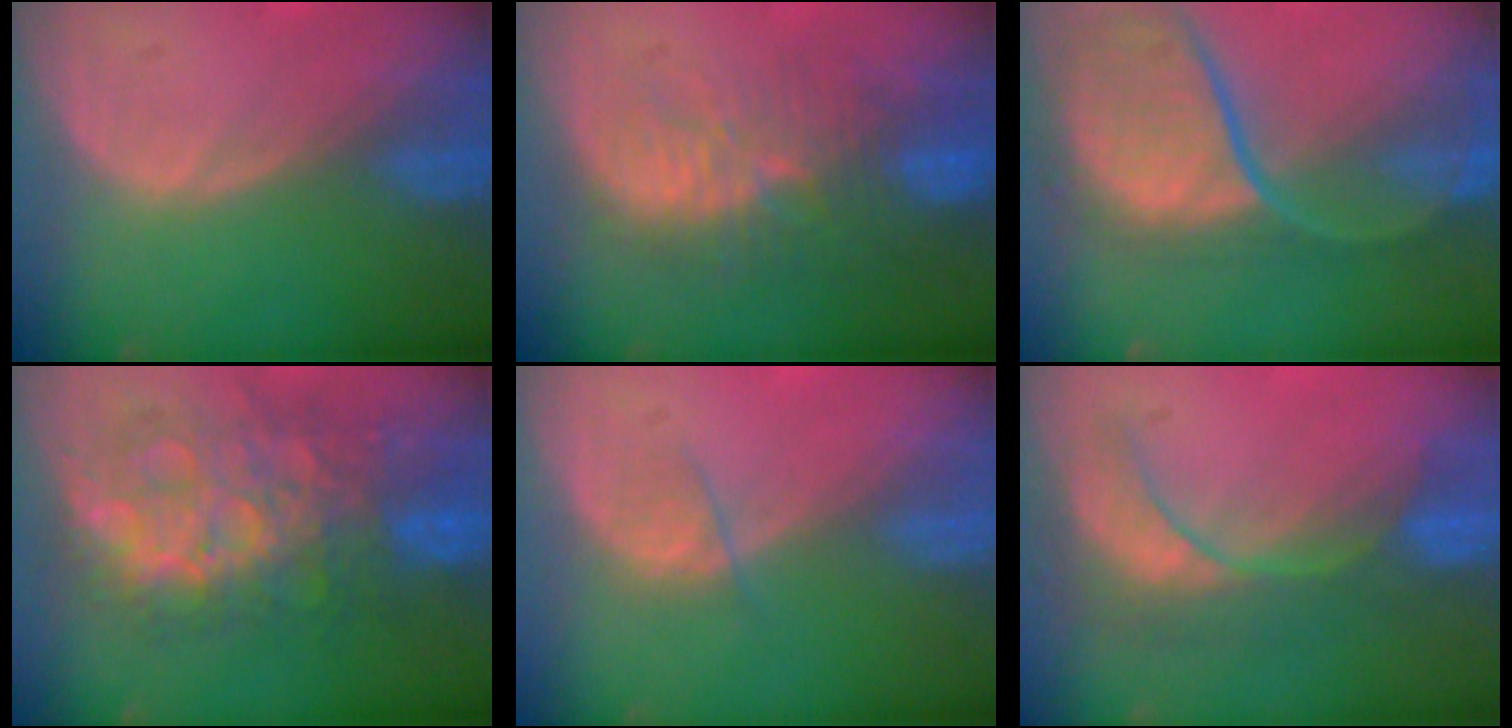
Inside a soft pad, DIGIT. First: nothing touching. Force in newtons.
{"total": 11.0, "press": 9.7, "slide": 5.2}
{"total": 11.8, "press": 9.8, "slide": 6.6}
{"total": 12.4, "press": 12.4, "slide": 1.2}
{"total": 2.2, "press": 2.0, "slide": 0.9}
{"total": 9.0, "press": 7.7, "slide": 4.5}